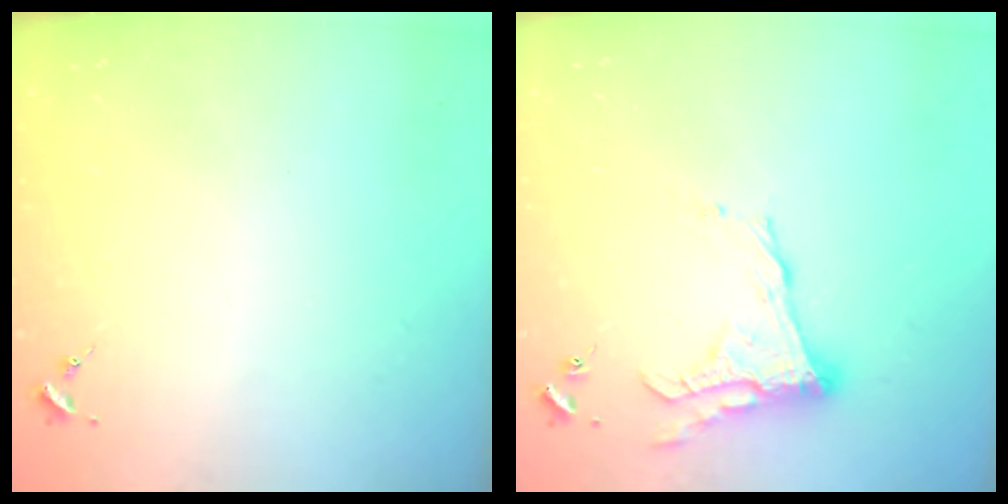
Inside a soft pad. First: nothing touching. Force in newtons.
{"total": 12.1, "press": 12.1, "slide": 0.3}